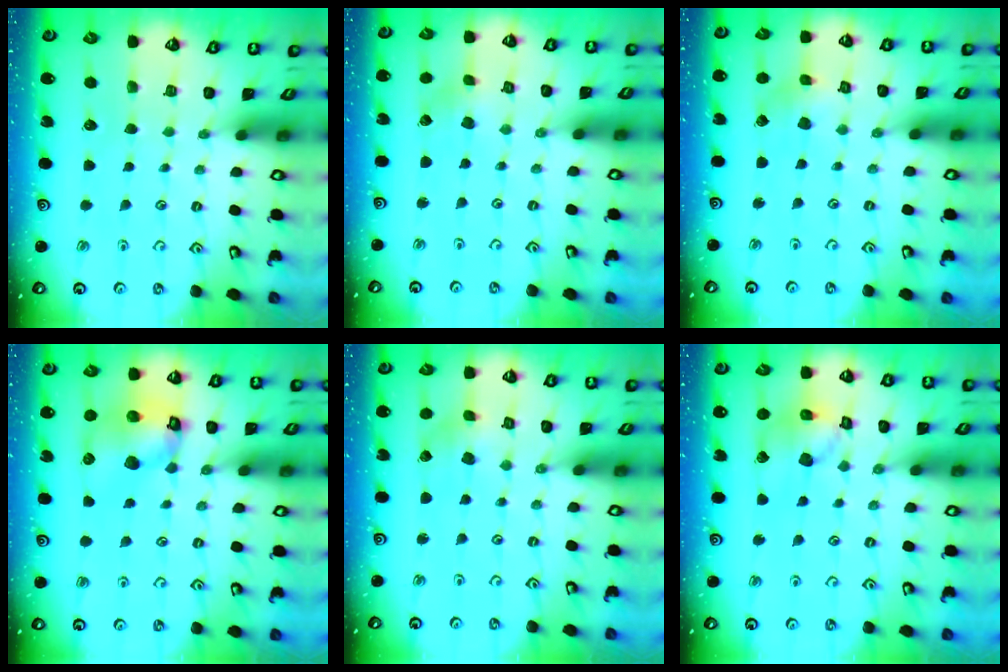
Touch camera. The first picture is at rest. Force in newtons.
{"total": 1.4, "press": 1.4, "slide": 0.2}
{"total": 2.3, "press": 2.3, "slide": 0.2}
{"total": 12.6, "press": 12.5, "slide": 1.7}
{"total": 2.5, "press": 2.4, "slide": 0.5}
{"total": 13.5, "press": 13.4, "slide": 1.9}